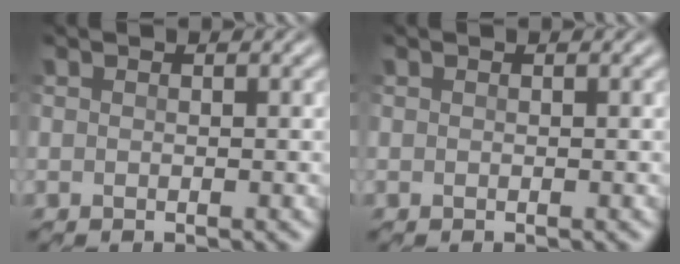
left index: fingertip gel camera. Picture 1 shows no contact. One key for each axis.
{"total": 0.0}